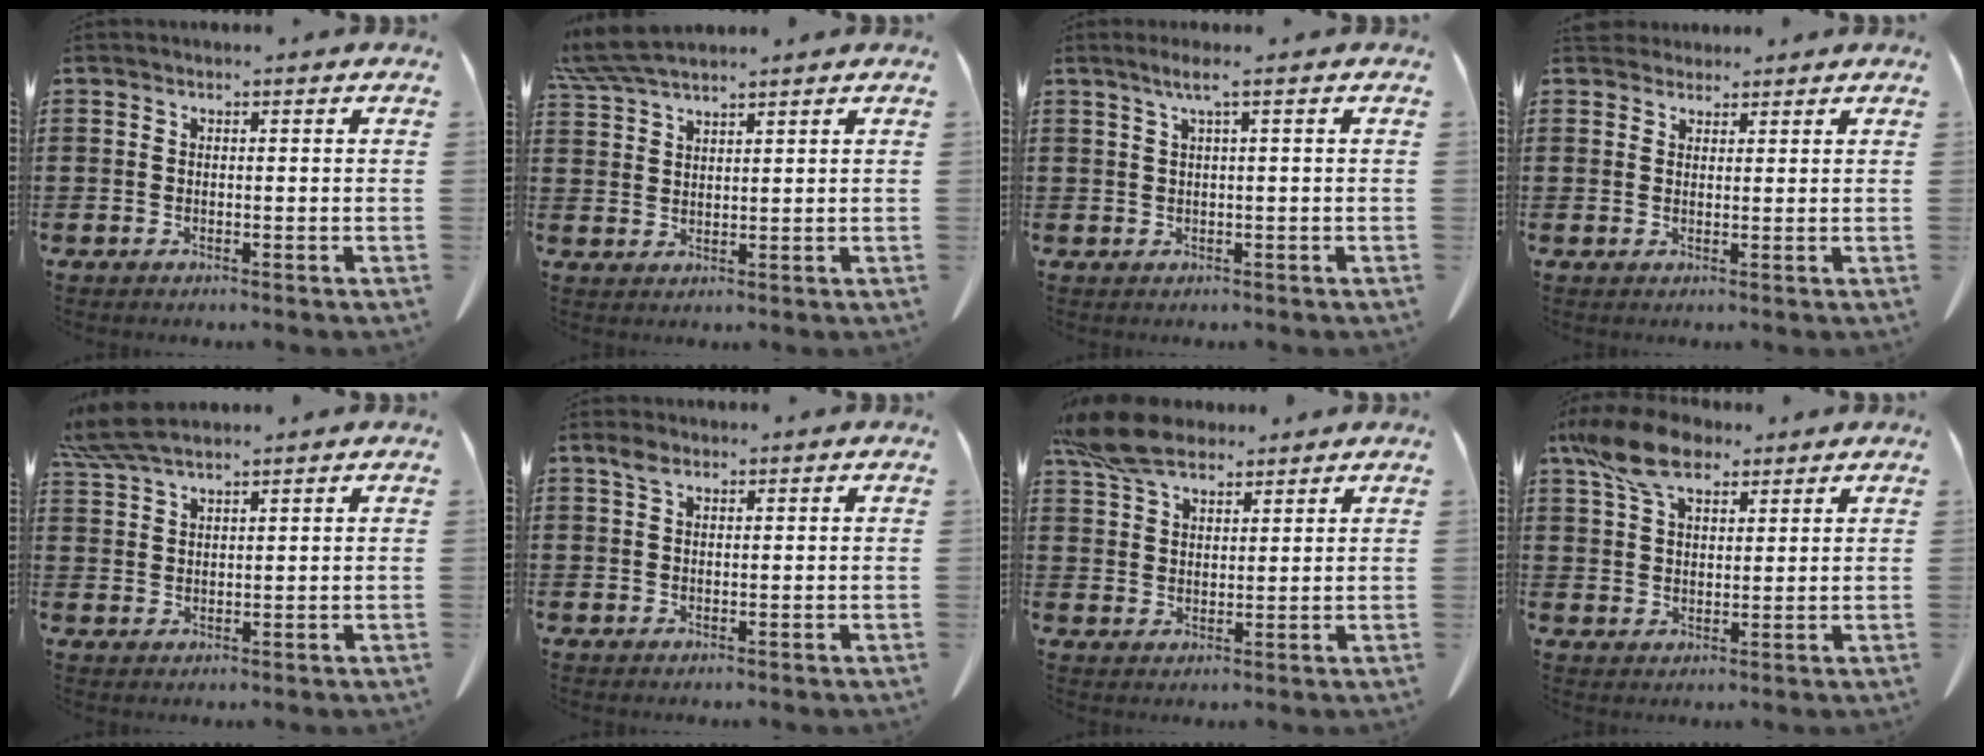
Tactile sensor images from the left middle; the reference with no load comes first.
{"total": 5.5, "force": [4.9, 0.5, 2.5], "torque": [-0.062, -0.011, 0.094]}
{"total": 2.4, "force": [0.9, -0.3, 2.2], "torque": [-0.042, -0.005, 0.015]}
{"total": 2.7, "force": [2.5, 1.0, 0.3], "torque": [-0.005, -0.004, 0.048]}
{"total": 5.9, "force": [5.0, 0.7, 3.0], "torque": [-0.079, -0.013, 0.093]}
{"total": 2.0, "force": [1.2, 1.0, 1.2], "torque": [-0.028, 0.002, 0.023]}
{"total": 8.8, "force": [7.0, 3.4, 4.1], "torque": [-0.103, -0.002, 0.134]}
{"total": 9.4, "force": [6.5, 4.4, 5.3], "torque": [-0.124, -0.003, 0.123]}